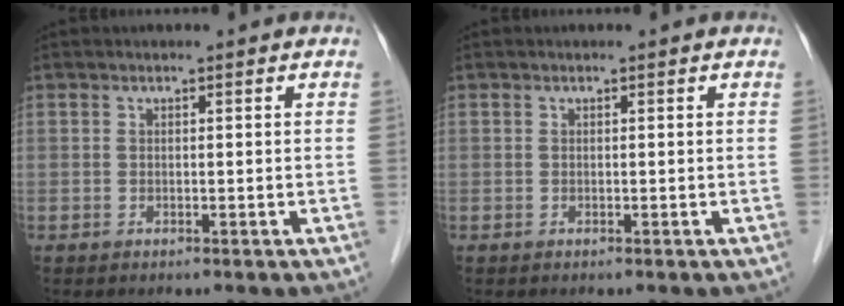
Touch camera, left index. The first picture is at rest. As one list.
[{"total": 0.0}]